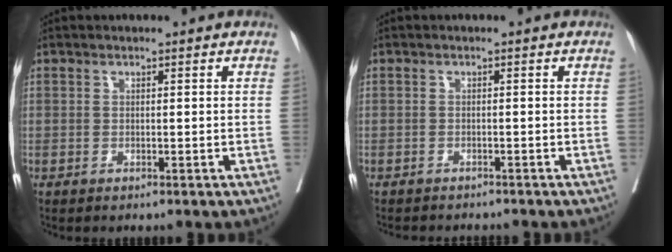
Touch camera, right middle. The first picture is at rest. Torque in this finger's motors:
{"motor_torque": [0.01, -0.27, 0.01, 0.01]}